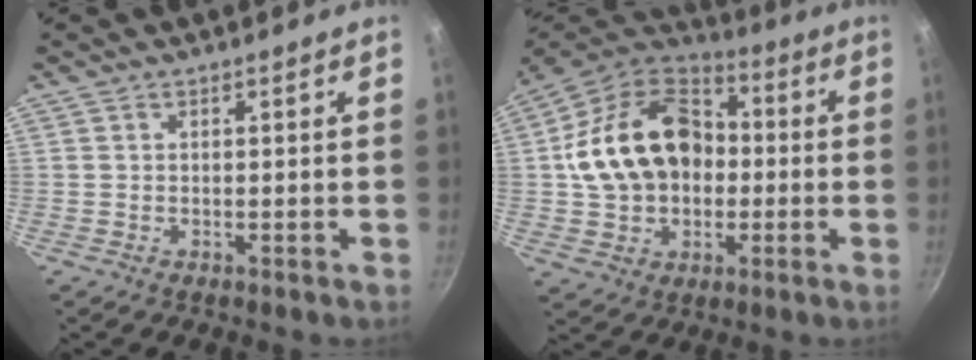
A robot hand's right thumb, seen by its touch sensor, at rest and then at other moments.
{"total": 21.2, "force": [0.6, 15.8, 14.2], "torque": [-0.224, 0.042, 0.008]}